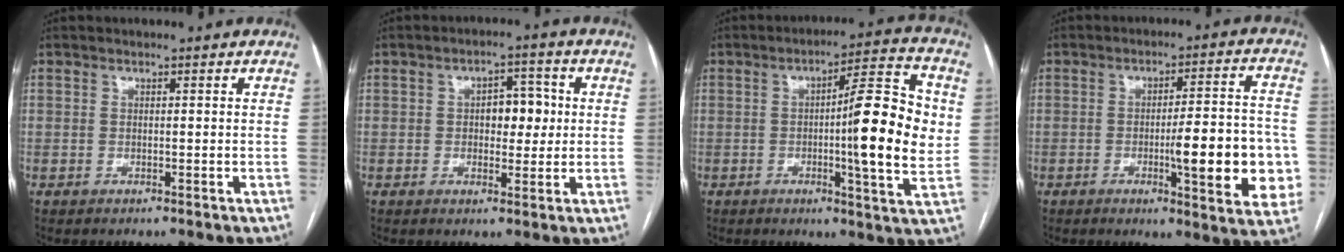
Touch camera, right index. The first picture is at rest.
{"total": 5.4, "force": [0.5, 2.9, 4.5], "torque": [-0.061, 0.014, 0.010]}
{"total": 14.9, "force": [0.4, 1.2, 14.8], "torque": [-0.205, 0.007, -0.001]}
{"total": 14.3, "force": [-3.1, 2.5, 13.8], "torque": [-0.166, 0.007, -0.035]}